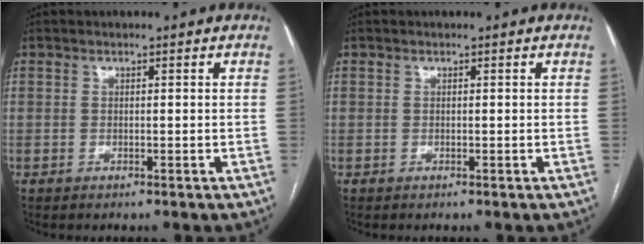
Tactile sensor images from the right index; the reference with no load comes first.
{"total": 0.0}